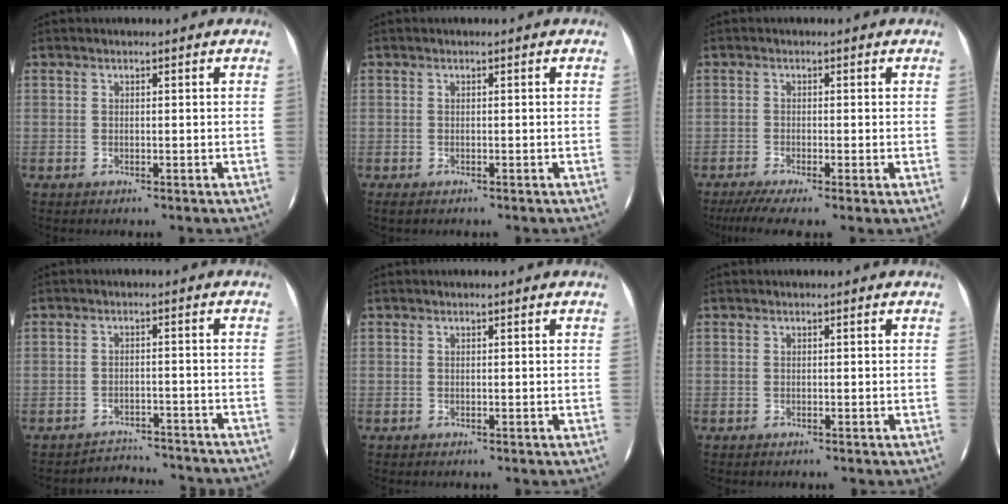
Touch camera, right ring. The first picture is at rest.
{"total": 1.5, "force": [-1.1, 0.5, 0.8], "torque": [-0.018, -0.005, -0.018]}
{"total": 3.8, "force": [-2.4, -0.5, 2.9], "torque": [-0.062, -0.014, -0.046]}
{"total": 12.2, "force": [-11.6, 2.5, 2.4], "torque": [-0.052, 0.016, -0.147]}
{"total": 0.0}
{"total": 0.0}